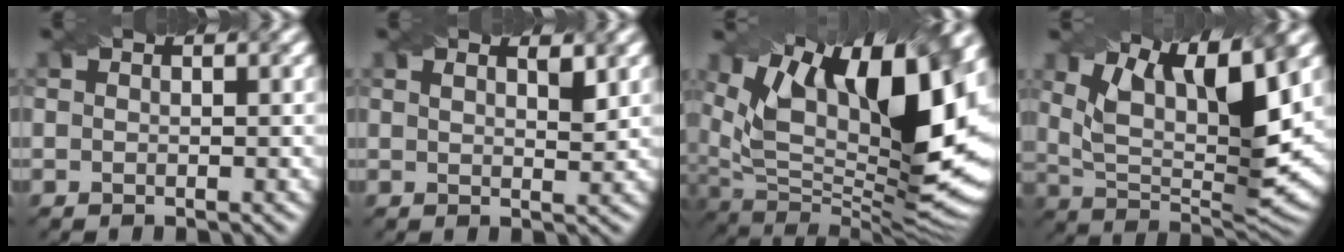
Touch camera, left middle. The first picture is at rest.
{"total": 2.0, "force": [1.2, 0.6, 1.5], "torque": [-0.014, -0.001, 0.019]}
{"total": 15.9, "force": [5.4, 6.6, 13.4], "torque": [-0.216, 0.007, 0.092]}
{"total": 11.7, "force": [5.3, 3.9, 9.7], "torque": [-0.167, -0.008, 0.093]}